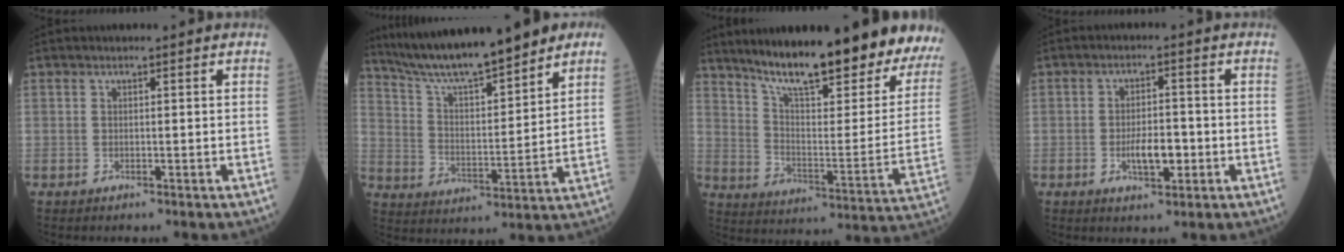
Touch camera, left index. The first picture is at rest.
{"total": 16.2, "force": [13.8, 1.4, 8.4], "torque": [-0.141, 0.008, 0.234]}
{"total": 26.8, "force": [22.9, 3.4, 13.6], "torque": [-0.203, -0.073, 0.306]}
{"total": 5.0, "force": [-1.4, 1.9, 4.4], "torque": [-0.079, 0.001, -0.021]}